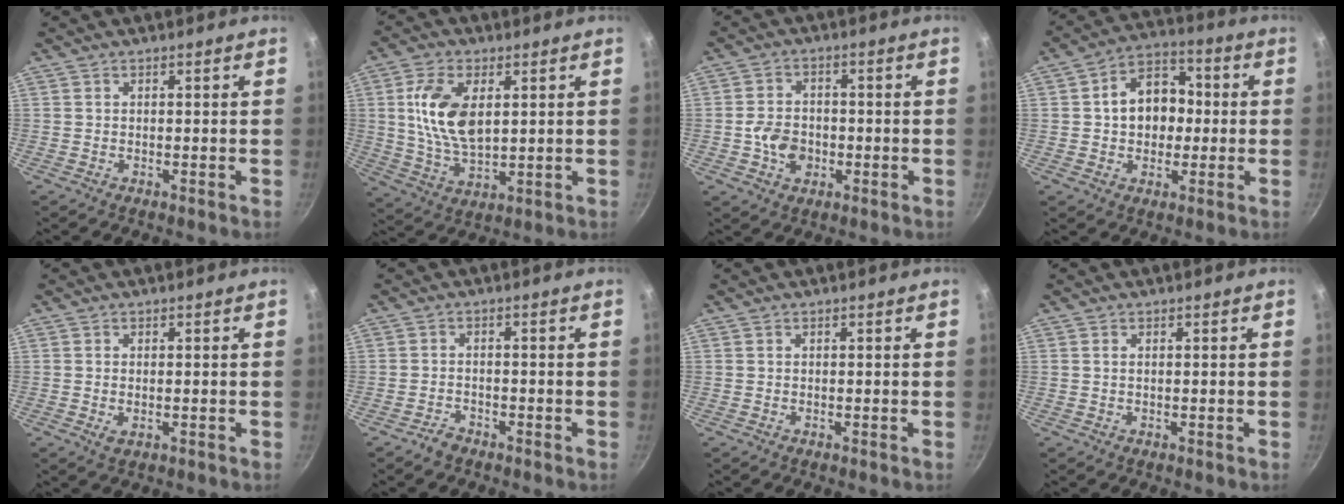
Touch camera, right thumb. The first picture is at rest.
{"total": 12.5, "force": [2.8, 6.8, 10.0], "torque": [-0.184, -0.011, 0.057]}
{"total": 6.8, "force": [-1.6, 5.1, 4.1], "torque": [-0.056, 0.016, -0.030]}
{"total": 11.6, "force": [0.4, 8.8, 7.4], "torque": [-0.073, 0.025, -0.005]}
{"total": 1.8, "force": [-0.2, 1.0, 1.5], "torque": [-0.027, -0.004, -0.002]}
{"total": 2.2, "force": [-1.9, 1.0, 0.6], "torque": [-0.008, 0.021, -0.030]}
{"total": 0.0}
{"total": 0.6, "force": [0.2, 0.3, 0.5], "torque": [-0.010, 0.001, 0.002]}